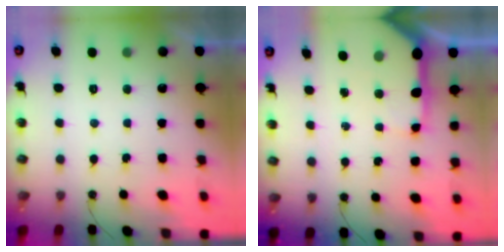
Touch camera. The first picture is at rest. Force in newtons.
{"total": 12.3, "press": 12.2, "slide": 1.3}